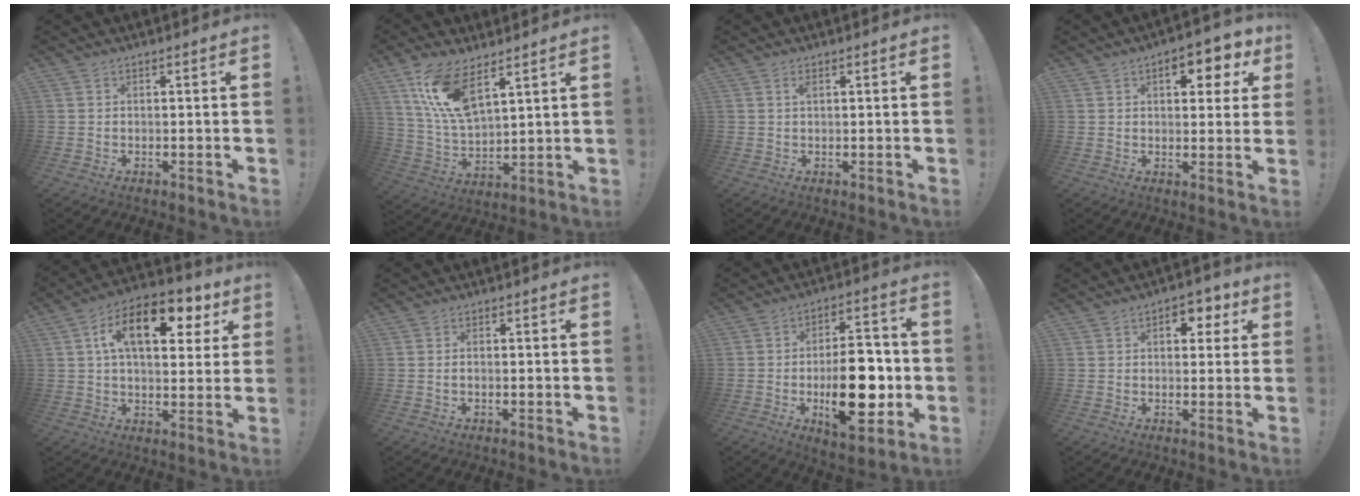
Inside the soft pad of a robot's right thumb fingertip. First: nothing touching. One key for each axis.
{"total": 14.1, "fx": 8.6, "fy": 5.6, "fz": 9.7, "tx": -0.205, "ty": -0.038, "tz": 0.157}
{"total": 1.1, "fx": 0.4, "fy": 0.4, "fz": 0.9, "tx": -0.017, "ty": 0.002, "tz": 0.006}
{"total": 8.2, "fx": 3.5, "fy": 4.2, "fz": 6.1, "tx": -0.061, "ty": -0.011, "tz": 0.053}
{"total": 16.4, "fx": 5.8, "fy": 8.6, "fz": 12.7, "tx": -0.190, "ty": -0.008, "tz": 0.095}
{"total": 1.0, "fx": -0.1, "fy": 0.6, "fz": 0.7, "tx": -0.014, "ty": 0.004, "tz": -0.002}
{"total": 20.2, "fx": -3.3, "fy": 10.1, "fz": 17.2, "tx": -0.267, "ty": 0.012, "tz": -0.044}
{"total": 6.1, "fx": 2.0, "fy": 4.4, "fz": 3.8, "tx": -0.025, "ty": -0.005, "tz": 0.026}